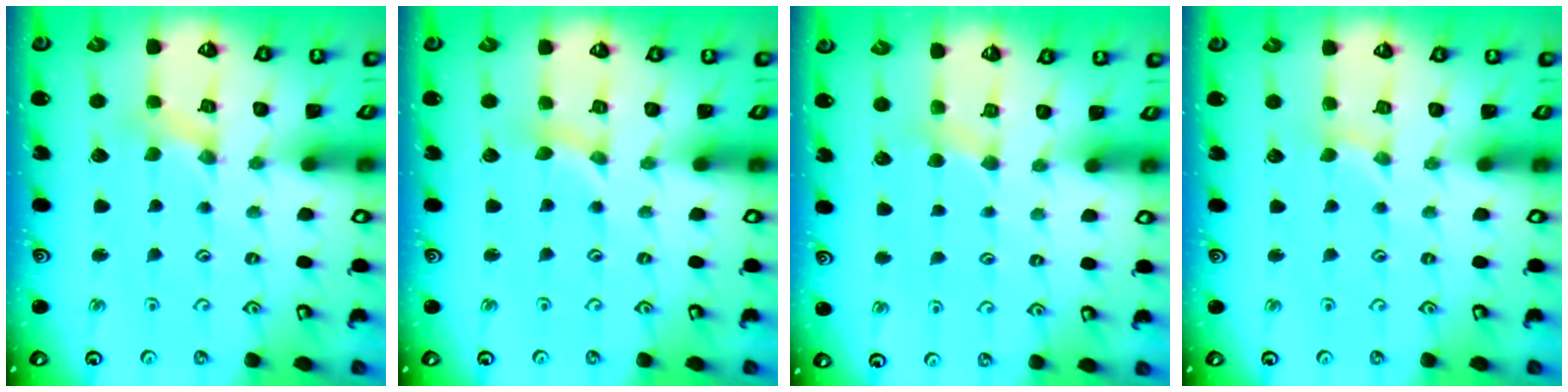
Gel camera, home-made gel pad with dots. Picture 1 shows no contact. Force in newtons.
{"total": 1.9, "press": 1.9, "slide": 0.4}
{"total": 2.9, "press": 2.9, "slide": 0.5}
{"total": 0.6, "press": 0.5, "slide": 0.1}